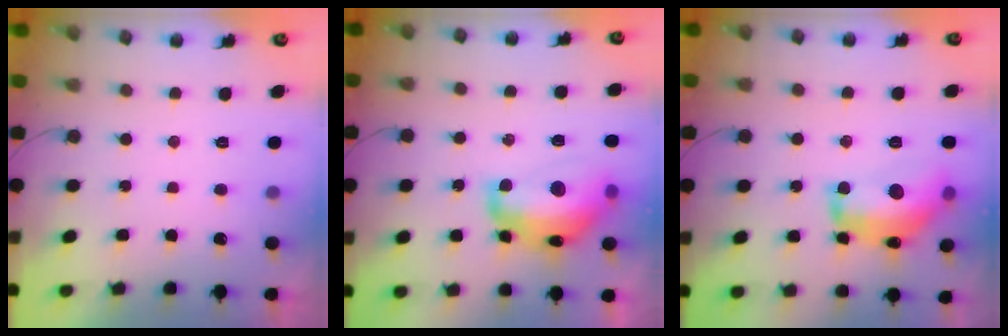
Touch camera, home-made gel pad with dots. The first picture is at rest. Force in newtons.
{"total": 15.6, "press": 15.6, "slide": 0.9}
{"total": 17.4, "press": 17.3, "slide": 1.1}